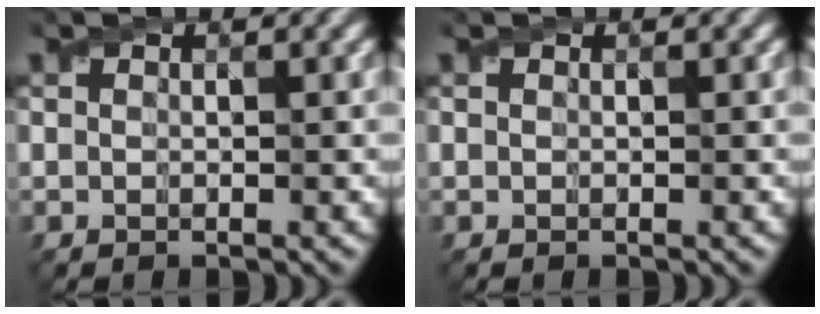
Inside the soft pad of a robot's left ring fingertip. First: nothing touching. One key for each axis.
{"total": 0.0}